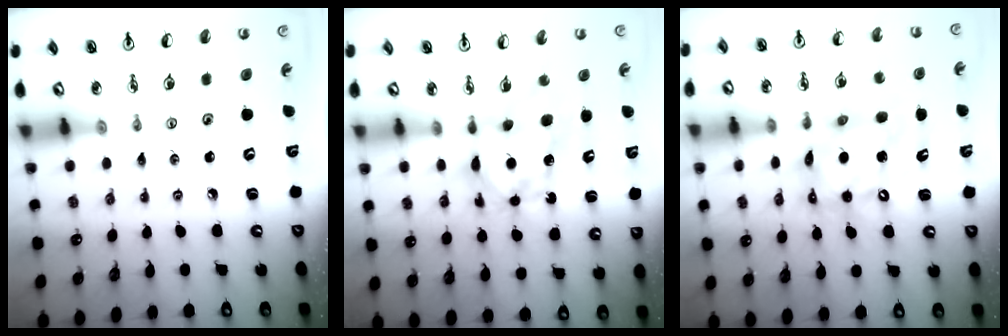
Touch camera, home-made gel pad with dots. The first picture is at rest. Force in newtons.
{"total": 6.7, "press": 6.7, "slide": 0.6}
{"total": 11.4, "press": 11.4, "slide": 0.7}